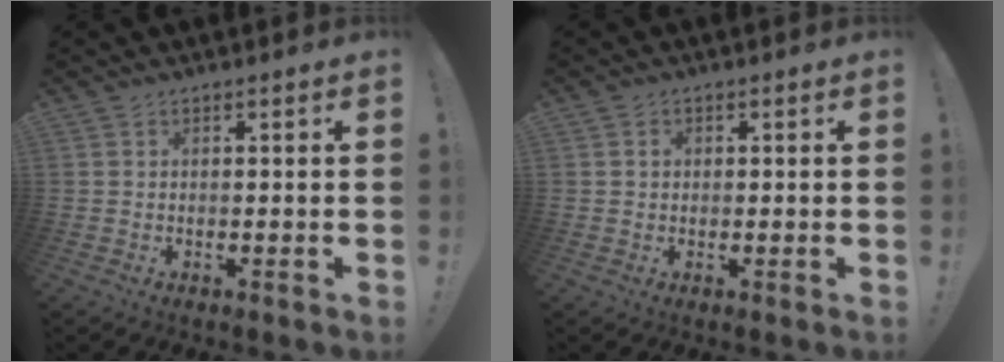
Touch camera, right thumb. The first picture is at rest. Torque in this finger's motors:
{"motor_torque": [-0.27, -0.06, -0.07, 0.07, 0.00]}